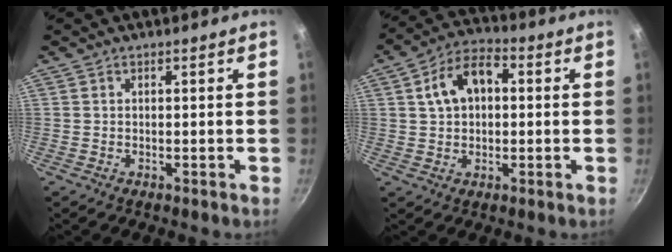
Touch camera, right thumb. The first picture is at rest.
{"total": 10.0, "force": [1.7, 6.7, 7.3], "torque": [-0.102, 0.027, 0.019]}